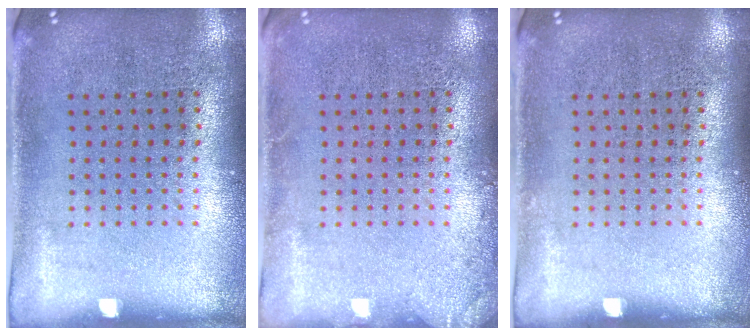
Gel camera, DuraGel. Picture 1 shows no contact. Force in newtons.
{"total": 1.2, "press": 1.2, "slide": 0.2}
{"total": 0.0}